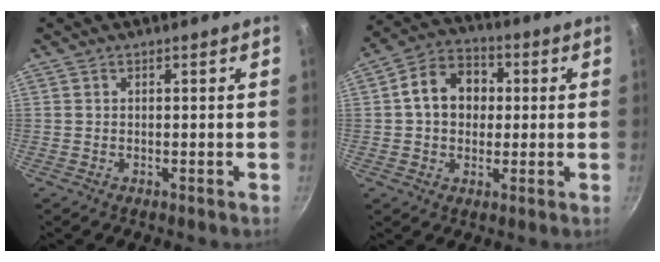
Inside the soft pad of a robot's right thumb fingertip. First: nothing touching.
{"total": 10.7, "force": [1.1, 8.4, 6.4], "torque": [-0.076, 0.022, 0.002]}